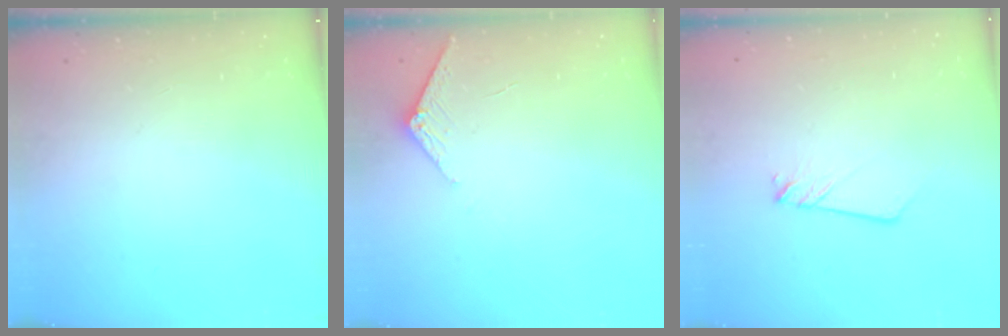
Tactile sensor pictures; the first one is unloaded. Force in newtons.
{"total": 2.7, "press": 2.7, "slide": 0.3}
{"total": 2.1, "press": 2.1, "slide": 0.1}